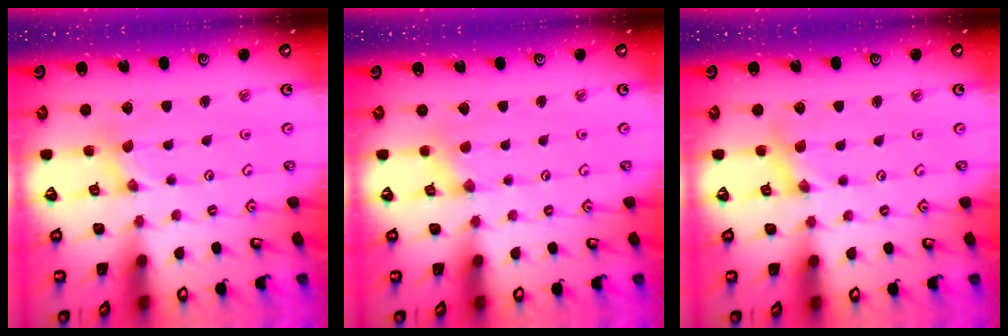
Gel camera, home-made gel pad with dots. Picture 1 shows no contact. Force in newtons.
{"total": 1.0, "press": 1.0, "slide": 0.1}
{"total": 2.5, "press": 2.4, "slide": 0.3}